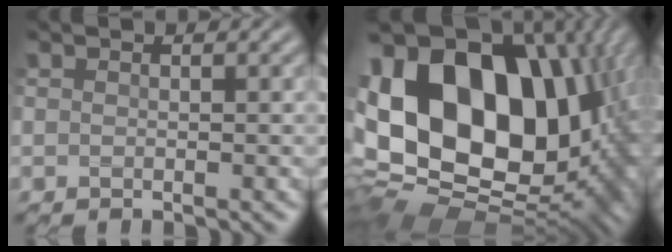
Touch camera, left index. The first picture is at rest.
{"total": 20.6, "force": [3.0, 13.5, 15.3], "torque": [-0.274, 0.001, 0.078]}